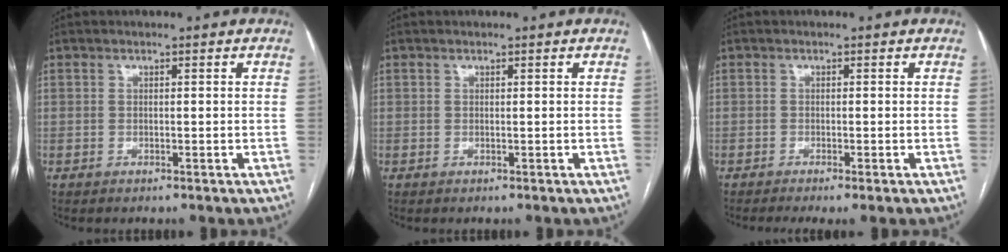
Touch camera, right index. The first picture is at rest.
{"total": 0.0}
{"total": 3.2, "force": [-2.5, -0.1, 2.1], "torque": [-0.026, -0.008, -0.038]}